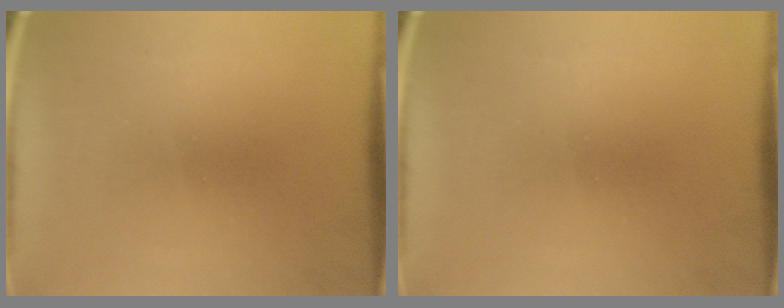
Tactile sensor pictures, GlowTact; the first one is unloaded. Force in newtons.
{"total": 0.0}